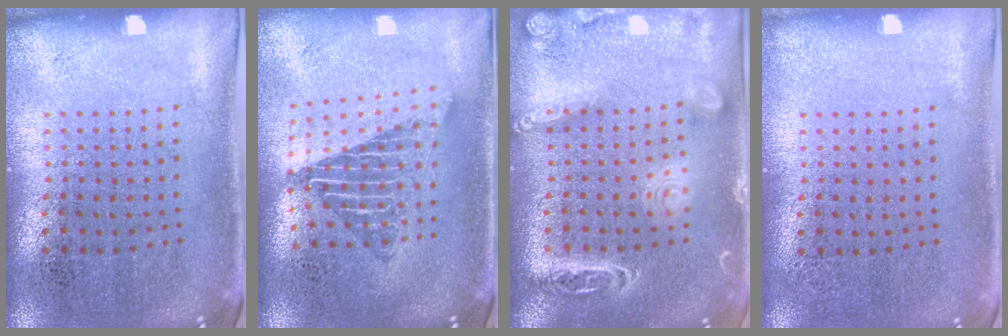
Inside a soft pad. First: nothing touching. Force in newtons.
{"total": 1.6, "press": 1.4, "slide": 0.9}
{"total": 2.0, "press": 1.9, "slide": 0.1}
{"total": 0.0}